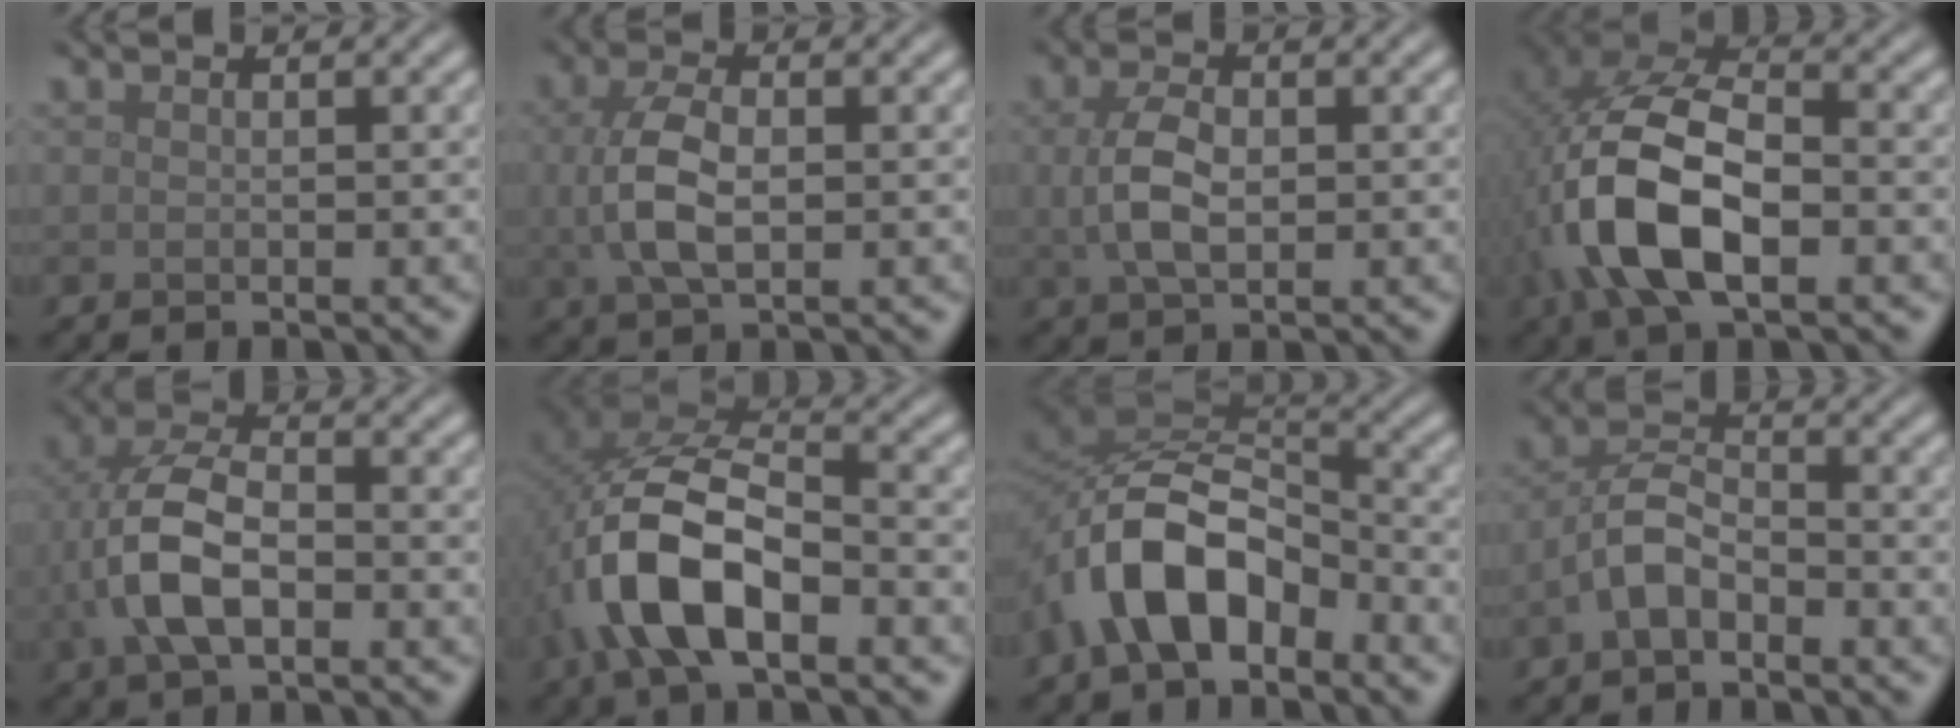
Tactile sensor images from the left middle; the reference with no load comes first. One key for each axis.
{"total": 4.8, "fx": 0.1, "fy": 2.4, "fz": 4.1, "tx": -0.096, "ty": 0.001, "tz": 0.002}
{"total": 4.0, "fx": 0.1, "fy": 2.3, "fz": 3.2, "tx": -0.075, "ty": 0.001, "tz": 0.004}
{"total": 11.5, "fx": -2.8, "fy": 5.9, "fz": 9.5, "tx": -0.214, "ty": -0.002, "tz": -0.058}
{"total": 7.1, "fx": -1.5, "fy": 3.8, "fz": 5.8, "tx": -0.130, "ty": 0.008, "tz": -0.035}
{"total": 11.0, "fx": -3.7, "fy": 5.4, "fz": 8.9, "tx": -0.187, "ty": 0.005, "tz": -0.075}
{"total": 8.4, "fx": -4.3, "fy": 4.5, "fz": 5.6, "tx": -0.101, "ty": 0.012, "tz": -0.089}
{"total": 3.6, "fx": -1.7, "fy": 1.9, "fz": 2.6, "tx": -0.048, "ty": 0.013, "tz": -0.042}